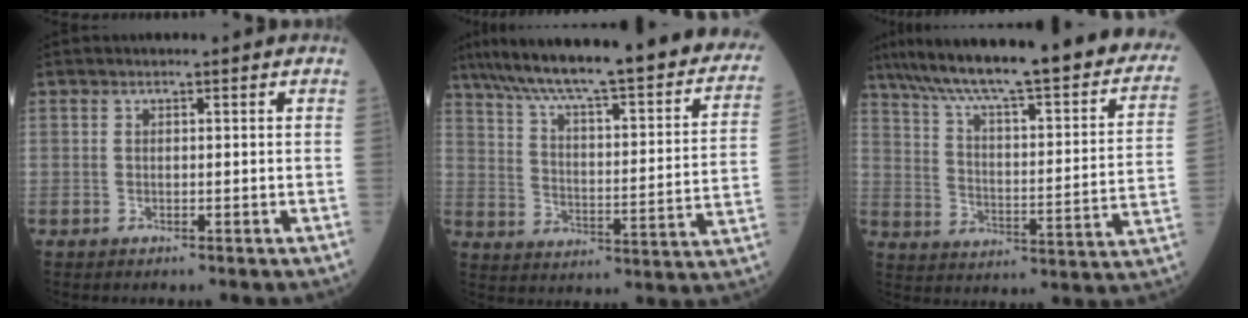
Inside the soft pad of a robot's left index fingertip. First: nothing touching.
{"total": 33.8, "force": [27.1, 5.0, 19.6], "torque": [-0.276, -0.031, 0.353]}
{"total": 33.2, "force": [26.2, 4.9, 19.9], "torque": [-0.280, -0.025, 0.345]}